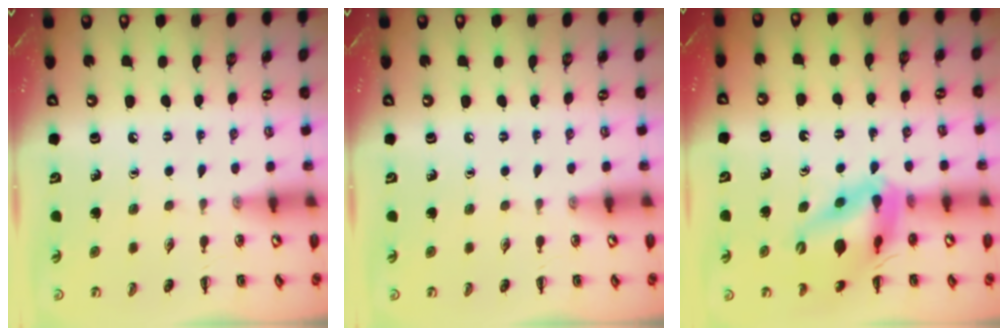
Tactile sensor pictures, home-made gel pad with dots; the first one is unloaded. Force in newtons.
{"total": 0.0}
{"total": 13.7, "press": 13.1, "slide": 3.8}